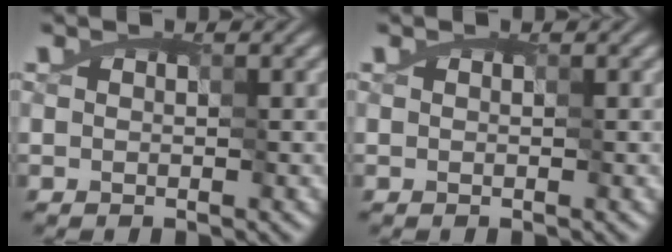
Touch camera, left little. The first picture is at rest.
{"total": 0.0}